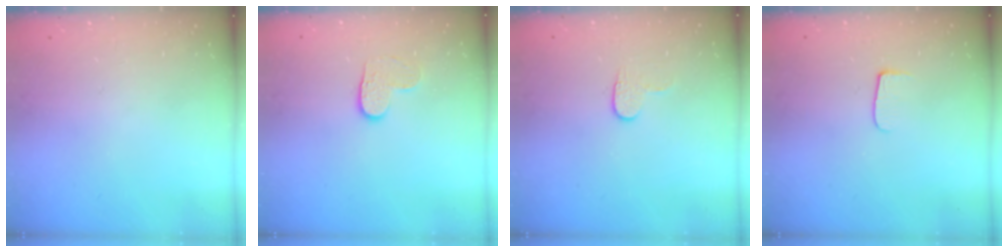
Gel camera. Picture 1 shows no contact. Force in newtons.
{"total": 4.0, "press": 4.0, "slide": 0.4}
{"total": 4.5, "press": 4.5, "slide": 0.4}
{"total": 6.5, "press": 6.5, "slide": 0.7}